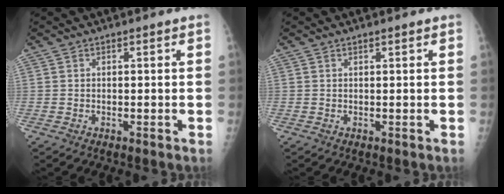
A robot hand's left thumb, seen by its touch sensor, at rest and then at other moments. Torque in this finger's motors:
{"motor_torque": [0.14, 0.32, -0.35, -0.17, -0.01]}